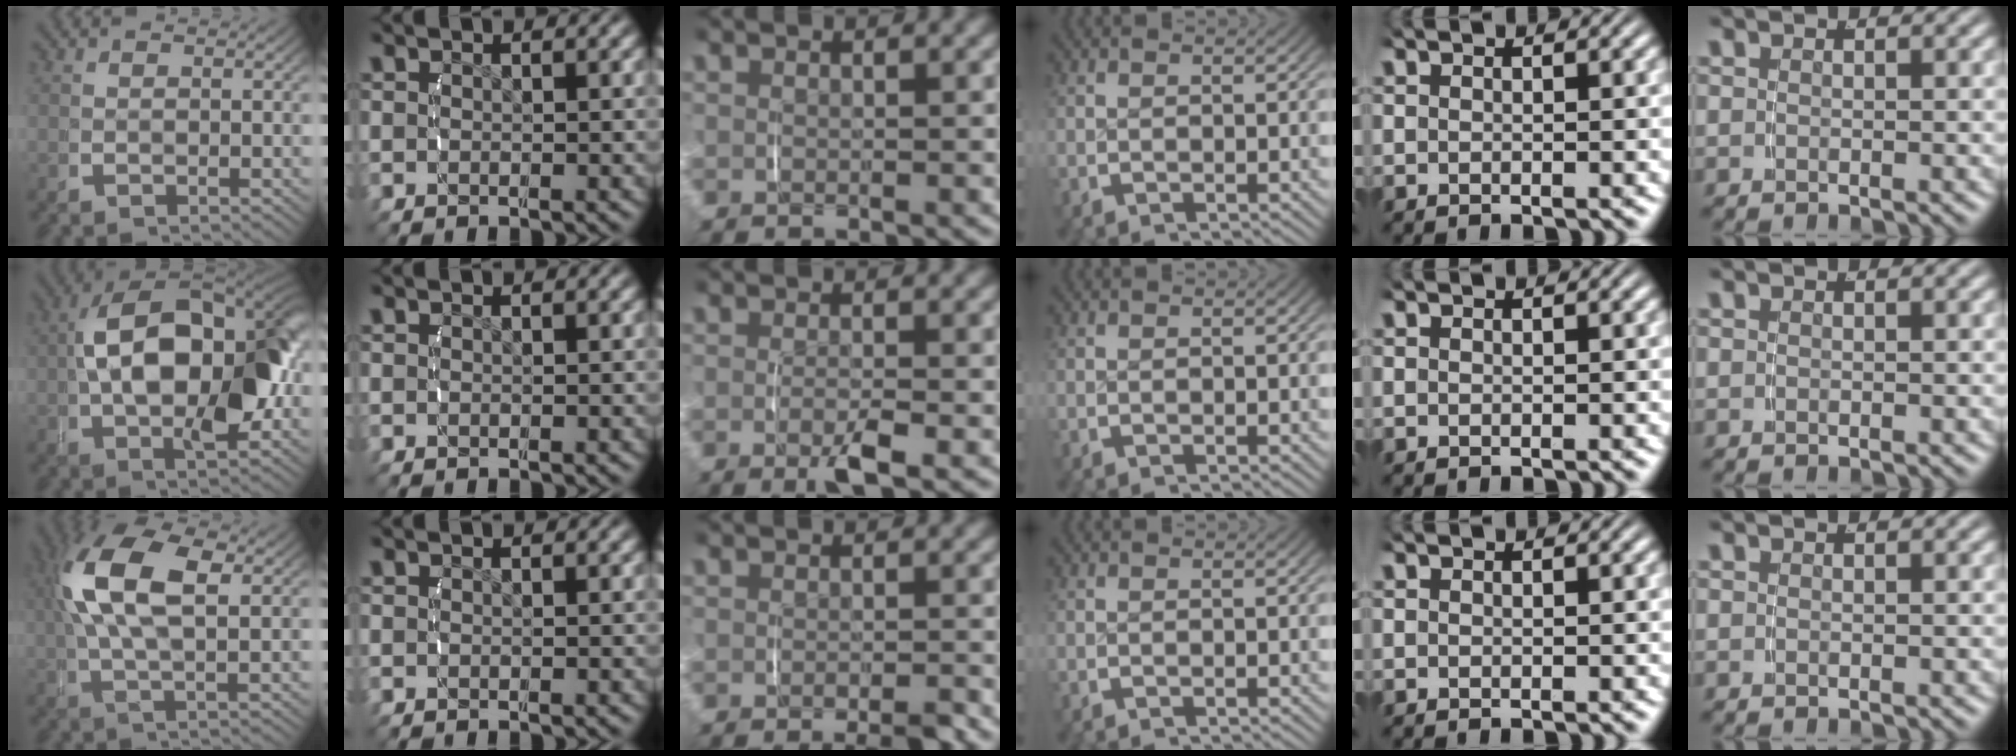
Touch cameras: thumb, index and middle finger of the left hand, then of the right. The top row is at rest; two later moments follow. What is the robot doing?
{"motion": "lift_and_place", "object": "jar lid"}